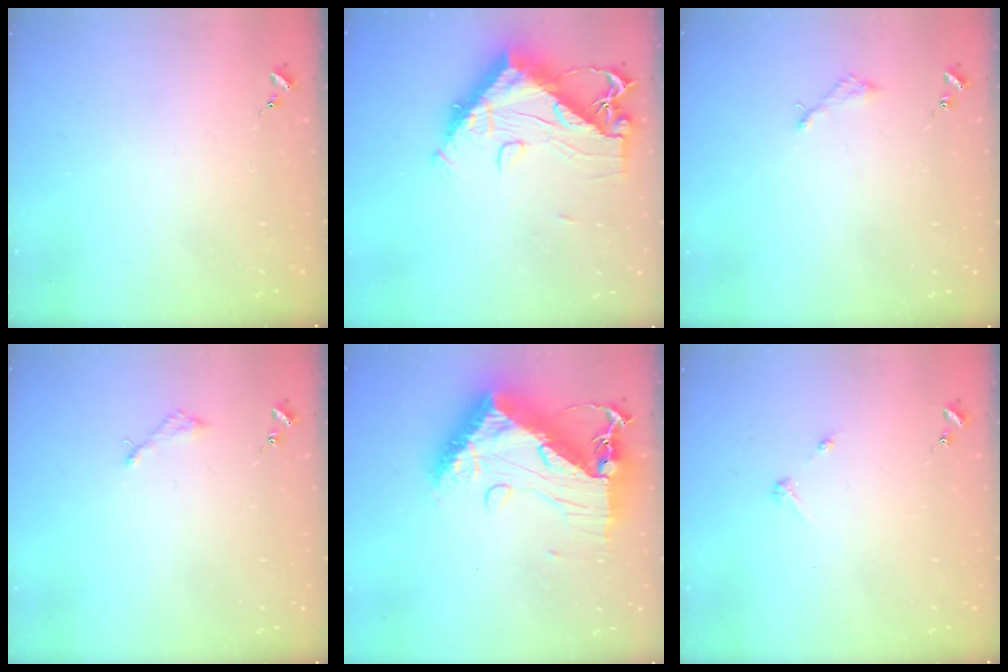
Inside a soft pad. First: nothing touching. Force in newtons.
{"total": 16.3, "press": 16.2, "slide": 1.6}
{"total": 2.2, "press": 2.2, "slide": 0.2}
{"total": 2.2, "press": 2.2, "slide": 0.2}
{"total": 20.9, "press": 20.8, "slide": 1.9}
{"total": 2.6, "press": 2.6, "slide": 0.3}